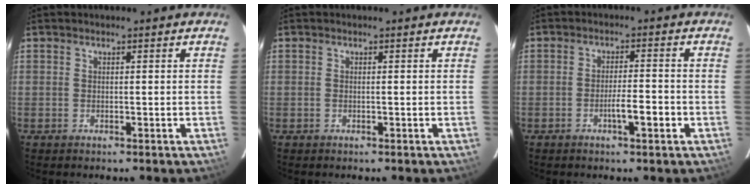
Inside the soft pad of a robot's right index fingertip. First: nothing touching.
{"total": 0.6, "force": [-0.1, 0.2, 0.5], "torque": [-0.014, 0.000, -0.002]}
{"total": 4.5, "force": [-1.9, 0.7, 4.1], "torque": [-0.067, 0.003, -0.030]}